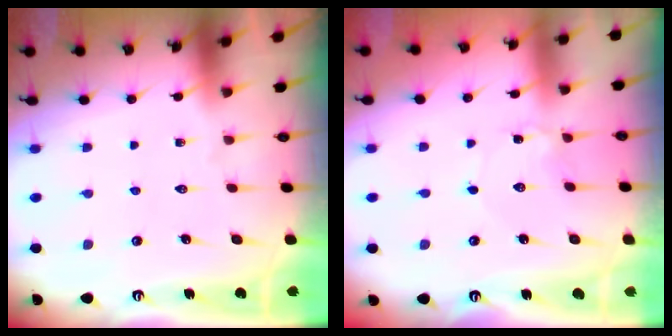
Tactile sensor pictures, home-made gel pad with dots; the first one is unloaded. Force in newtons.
{"total": 1.2, "press": 1.1, "slide": 0.1}